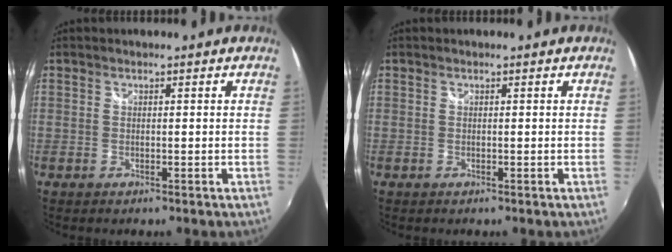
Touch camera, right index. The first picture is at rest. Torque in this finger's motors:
{"motor_torque": [0.00, 0.01, 0.00, 0.00]}